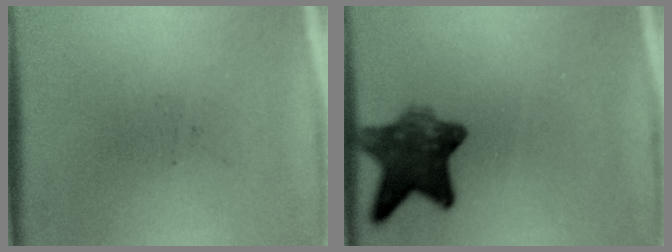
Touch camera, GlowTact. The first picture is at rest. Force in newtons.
{"total": 8.2}